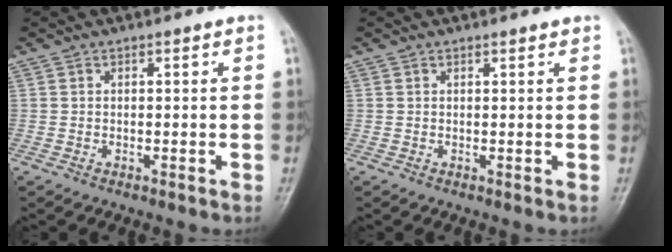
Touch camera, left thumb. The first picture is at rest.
{"total": 0.7, "force": [0.6, 0.3, 0.3], "torque": [-0.006, -0.004, 0.006]}